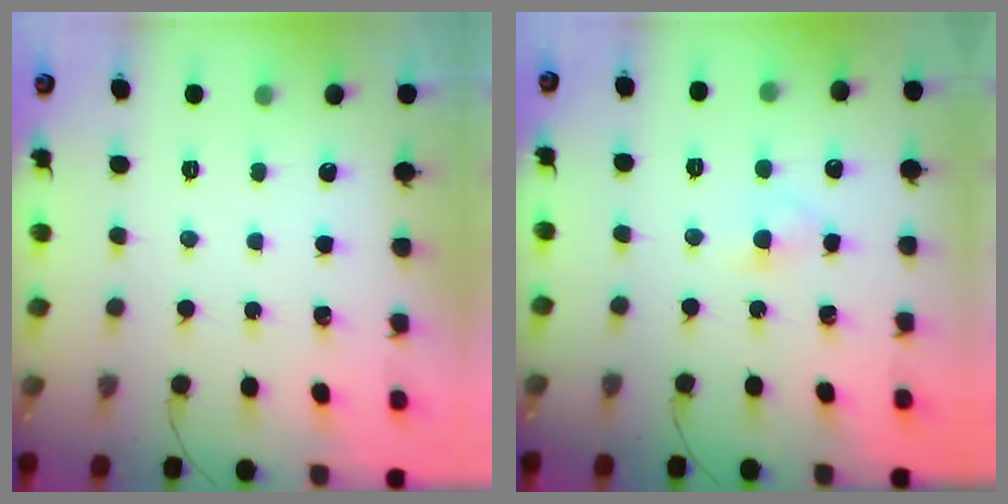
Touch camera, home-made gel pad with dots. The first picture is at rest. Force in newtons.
{"total": 2.8, "press": 2.6, "slide": 1.1}